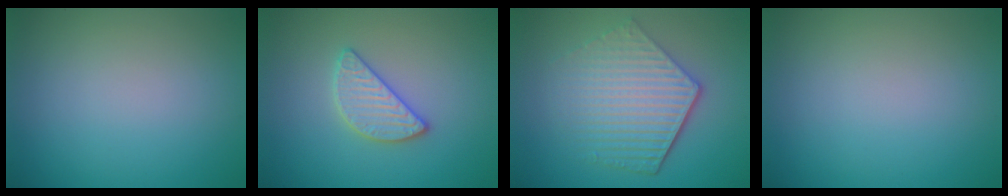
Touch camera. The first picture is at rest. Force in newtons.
{"total": 2.8, "press": 2.7, "slide": 0.5}
{"total": 6.1, "press": 4.4, "slide": 4.2}
{"total": 0.0}